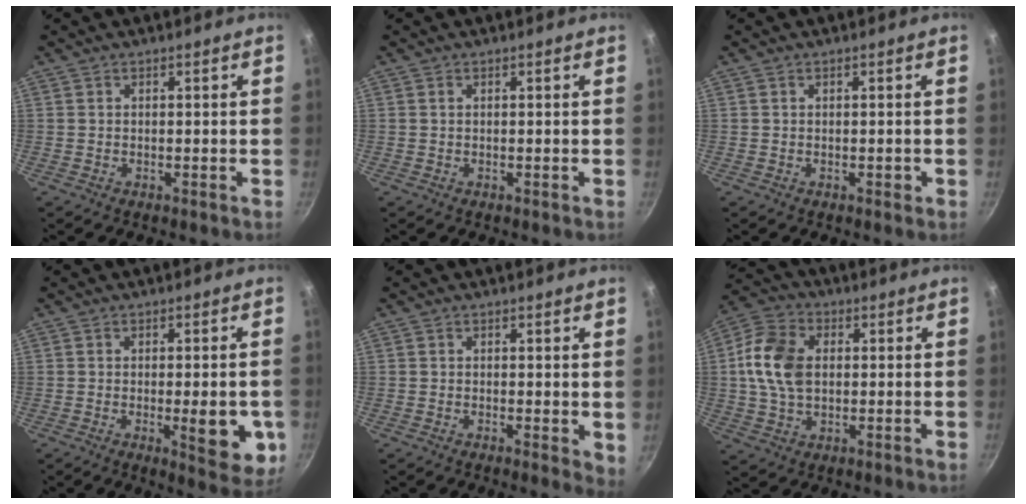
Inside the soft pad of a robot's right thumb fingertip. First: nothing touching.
{"total": 0.0}
{"total": 0.7, "force": [-0.2, 0.4, 0.5], "torque": [-0.001, 0.003, -0.002]}
{"total": 9.9, "force": [-2.0, 3.2, 9.2], "torque": [-0.100, -0.008, -0.021]}
{"total": 2.9, "force": [0.3, 1.2, 2.7], "torque": [-0.029, -0.008, 0.003]}
{"total": 12.2, "force": [1.3, 8.4, 8.7], "torque": [-0.151, 0.013, 0.012]}